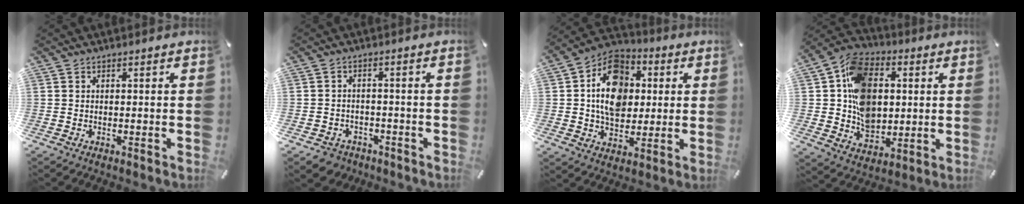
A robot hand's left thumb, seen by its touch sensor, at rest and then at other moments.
{"total": 4.3, "force": [-2.7, 3.2, 0.9], "torque": [-0.018, 0.015, -0.052]}
{"total": 13.9, "force": [1.1, 11.2, 8.2], "torque": [-0.146, 0.009, 0.016]}
{"total": 16.6, "force": [2.1, 12.9, 10.1], "torque": [-0.185, 0.010, 0.045]}